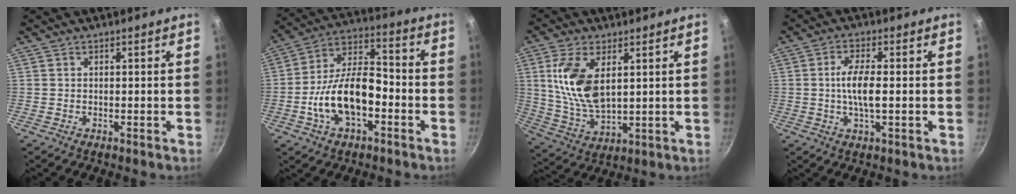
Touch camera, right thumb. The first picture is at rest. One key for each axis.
{"total": 15.9, "fx": -4.7, "fy": 8.4, "fz": 12.7, "tx": -0.201, "ty": 0.050, "tz": -0.094}
{"total": 13.1, "fx": 3.4, "fy": 6.9, "fz": 10.6, "tx": -0.202, "ty": -0.021, "tz": 0.074}
{"total": 6.6, "fx": -0.2, "fy": 2.0, "fz": 6.3, "tx": -0.126, "ty": 0.006, "tz": -0.009}